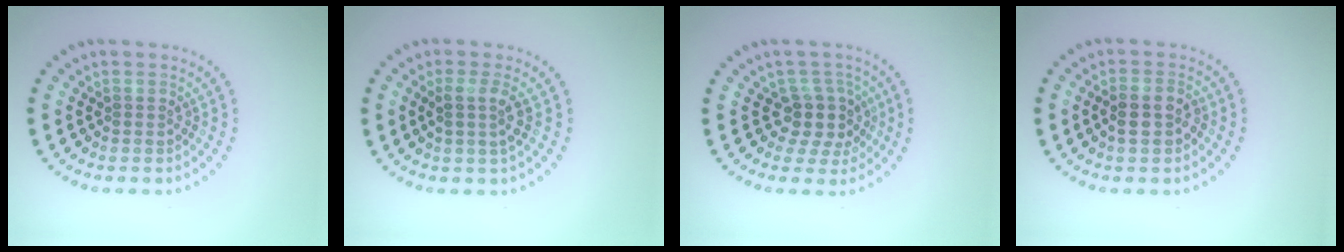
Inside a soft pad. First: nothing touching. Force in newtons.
{"total": 1.8, "press": 1.4, "slide": 1.1}
{"total": 3.2, "press": 2.5, "slide": 2.0}
{"total": 2.6, "press": 2.5, "slide": 0.7}